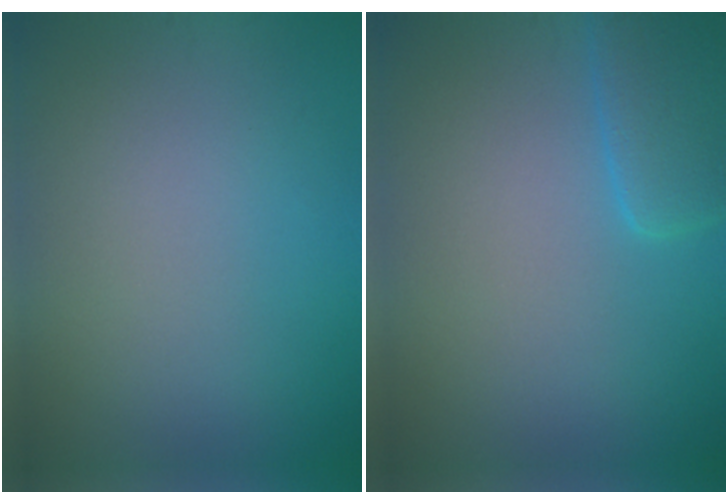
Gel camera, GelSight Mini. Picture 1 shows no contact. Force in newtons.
{"total": 3.4, "press": 3.4, "slide": 0.4}